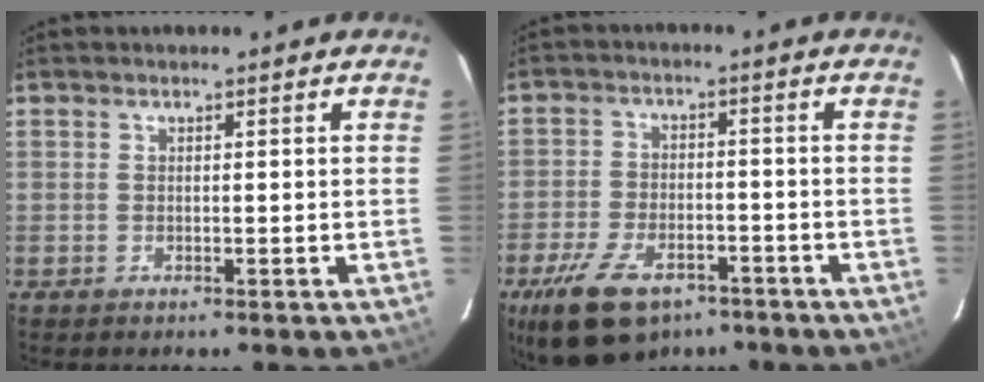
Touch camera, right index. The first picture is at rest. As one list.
[{"total": 14.2, "force": [-9.2, 7.2, 8.1], "torque": [-0.184, -0.016, -0.156]}]